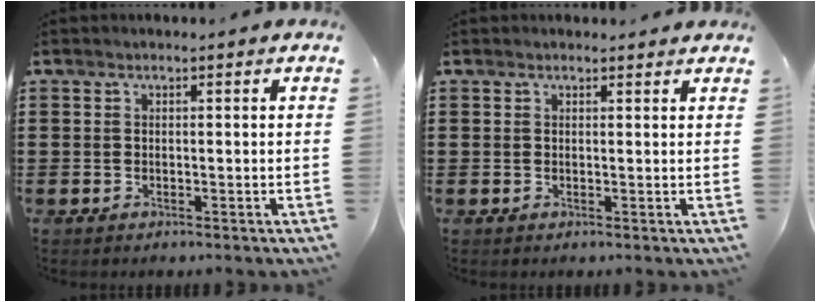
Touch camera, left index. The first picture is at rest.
{"total": 0.6, "force": [0.6, 0.3, 0.1], "torque": [-0.004, 0.002, 0.012]}